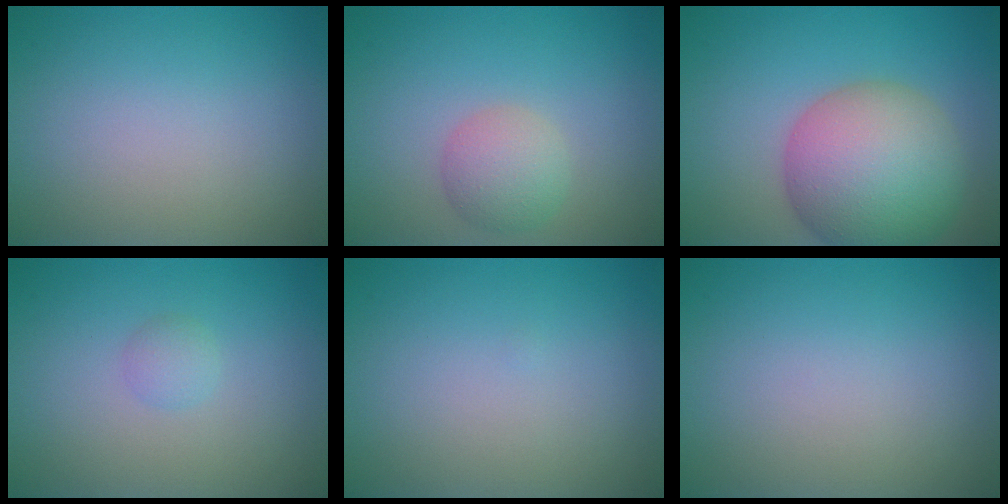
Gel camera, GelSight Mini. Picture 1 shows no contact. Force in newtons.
{"total": 2.9, "press": 2.9, "slide": 0.1}
{"total": 10.6, "press": 10.6, "slide": 0.4}
{"total": 1.0, "press": 1.0, "slide": 0.1}
{"total": 0.0}
{"total": 0.0}